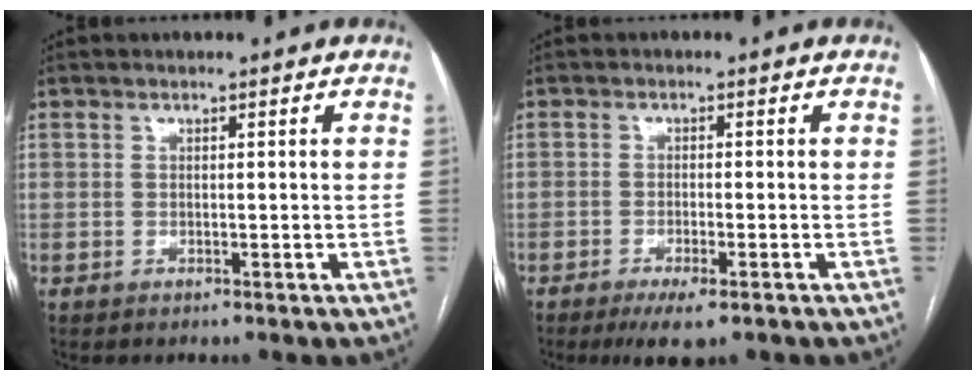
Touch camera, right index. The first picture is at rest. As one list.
[{"total": 4.3, "force": [-2.6, 0.7, 3.4], "torque": [-0.060, -0.011, -0.040]}]